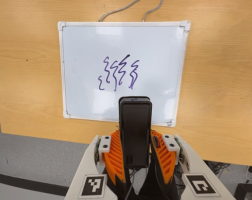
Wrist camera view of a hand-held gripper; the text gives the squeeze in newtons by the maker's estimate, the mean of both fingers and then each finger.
{"total": 4.9, "left": 3.6, "right": 6.3}